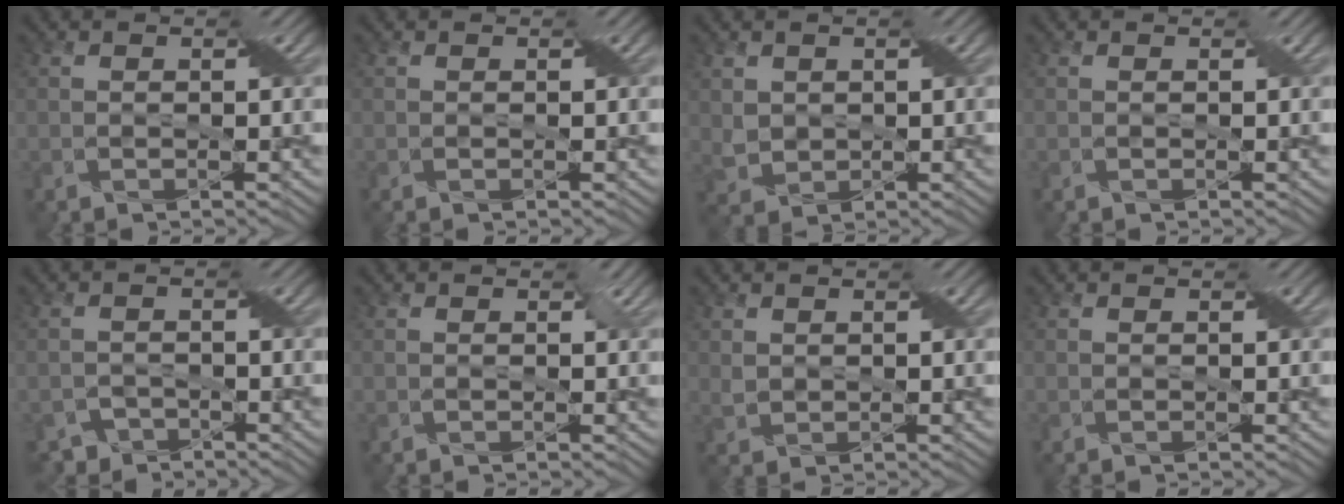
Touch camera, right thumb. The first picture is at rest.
{"total": 0.0}
{"total": 2.4, "force": [1.1, 2.0, 0.8], "torque": [-0.034, -0.005, 0.023]}
{"total": 0.0}
{"total": 2.9, "force": [-2.5, 1.3, 0.3], "torque": [-0.002, -0.003, -0.046]}
{"total": 0.5, "force": [0.1, 0.5, 0.1], "torque": [-0.006, -0.003, 0.000]}
{"total": 1.3, "force": [0.8, 0.9, 0.4], "torque": [-0.017, 0.000, 0.020]}
{"total": 0.0}